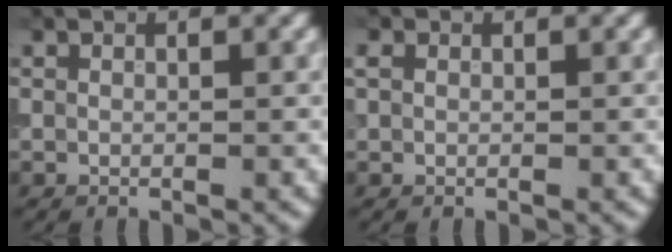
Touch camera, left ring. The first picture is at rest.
{"total": 1.1, "force": [0.4, 0.8, 0.5], "torque": [-0.010, 0.005, 0.004]}